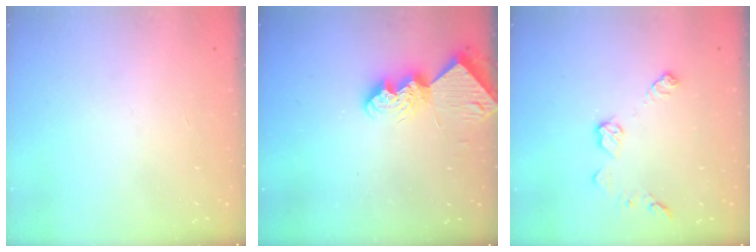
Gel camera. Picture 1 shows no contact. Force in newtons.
{"total": 9.5, "press": 9.5, "slide": 0.9}
{"total": 8.7, "press": 8.7, "slide": 0.3}